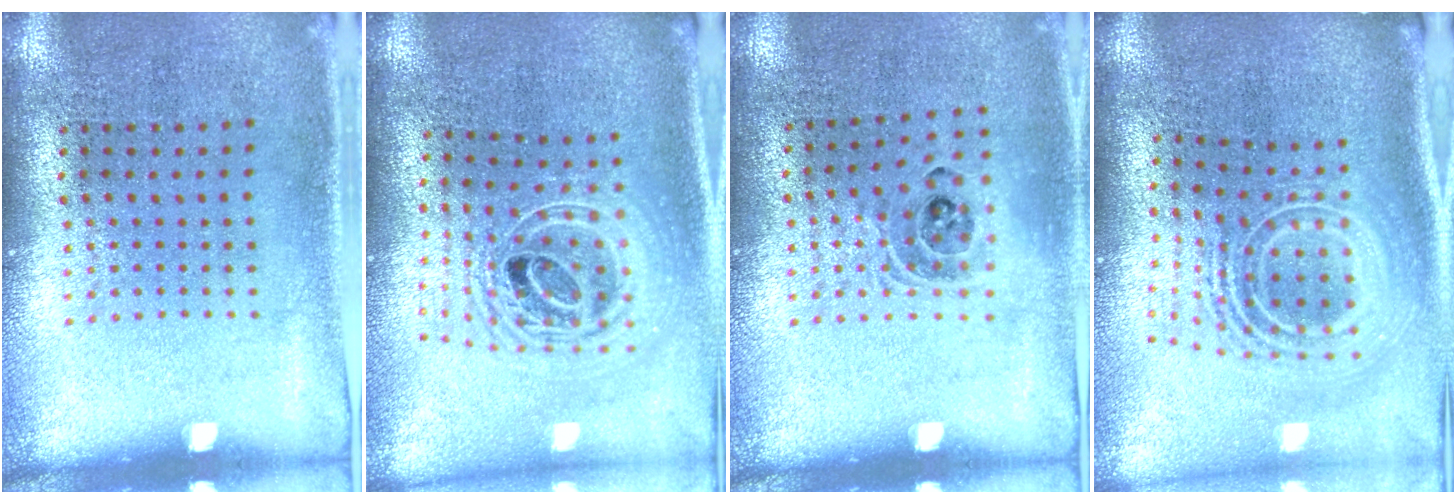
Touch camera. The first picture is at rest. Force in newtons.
{"total": 2.4, "press": 1.8, "slide": 1.6}
{"total": 1.1, "press": 1.0, "slide": 0.4}
{"total": 2.8, "press": 1.9, "slide": 2.1}